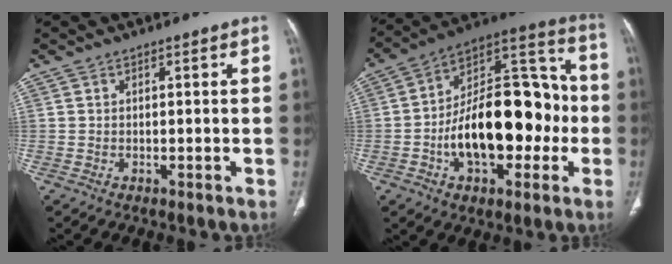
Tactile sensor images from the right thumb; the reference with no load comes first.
{"total": 24.9, "force": [-4.0, 13.7, 20.4], "torque": [-0.294, 0.049, -0.059]}